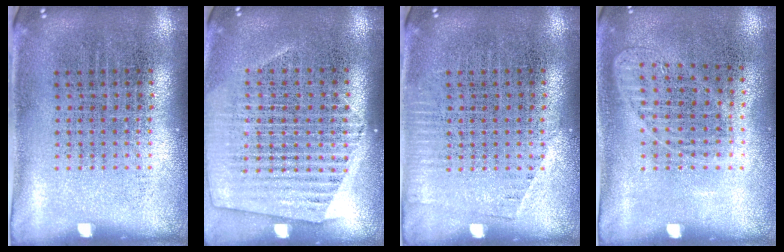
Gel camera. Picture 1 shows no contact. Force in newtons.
{"total": 1.5, "press": 1.5, "slide": 0.5}
{"total": 0.9, "press": 0.8, "slide": 0.2}
{"total": 1.0, "press": 0.9, "slide": 0.3}